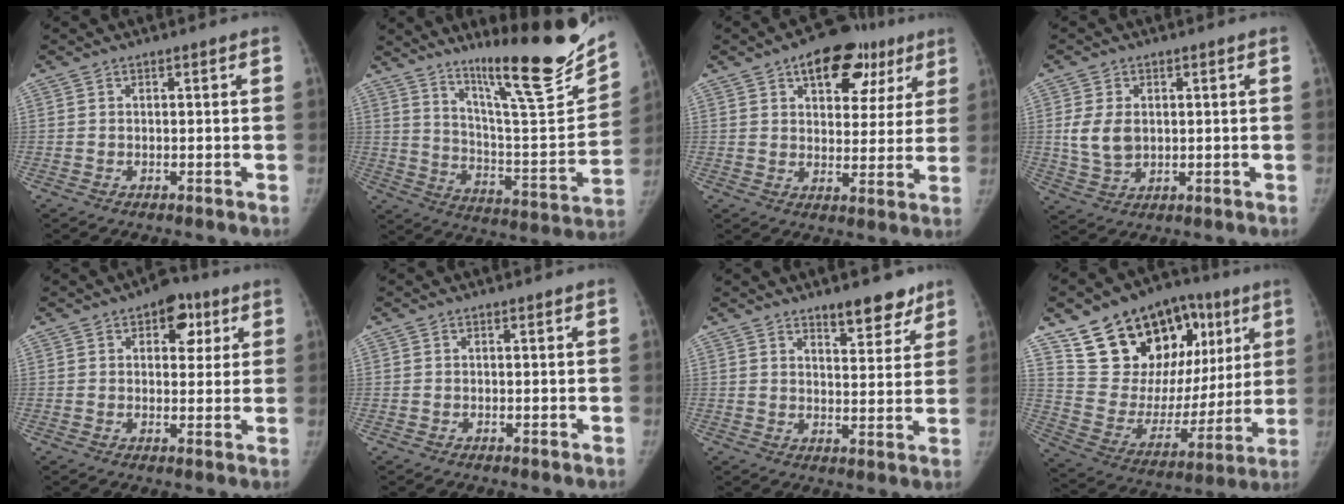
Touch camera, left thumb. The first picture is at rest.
{"total": 23.3, "force": [17.8, 2.2, 14.9], "torque": [-0.195, -0.120, 0.286]}
{"total": 15.6, "force": [8.4, 9.2, 9.5], "torque": [-0.068, -0.010, 0.113]}
{"total": 6.7, "force": [0.8, 4.8, 4.6], "torque": [-0.076, -0.004, 0.027]}
{"total": 7.5, "force": [3.4, 4.7, 4.8], "torque": [-0.020, -0.005, 0.037]}
{"total": 0.0}
{"total": 7.8, "force": [5.8, 3.1, 4.2], "torque": [-0.025, -0.037, 0.083]}
{"total": 27.2, "force": [12.6, 17.1, 17.0], "torque": [-0.208, 0.005, 0.221]}